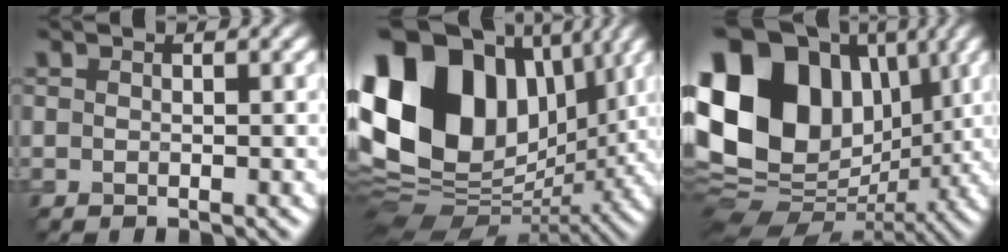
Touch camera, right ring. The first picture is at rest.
{"total": 19.3, "force": [4.4, 13.7, 12.8], "torque": [-0.274, 0.027, 0.077]}
{"total": 17.2, "force": [3.3, 12.9, 10.9], "torque": [-0.223, 0.035, 0.041]}